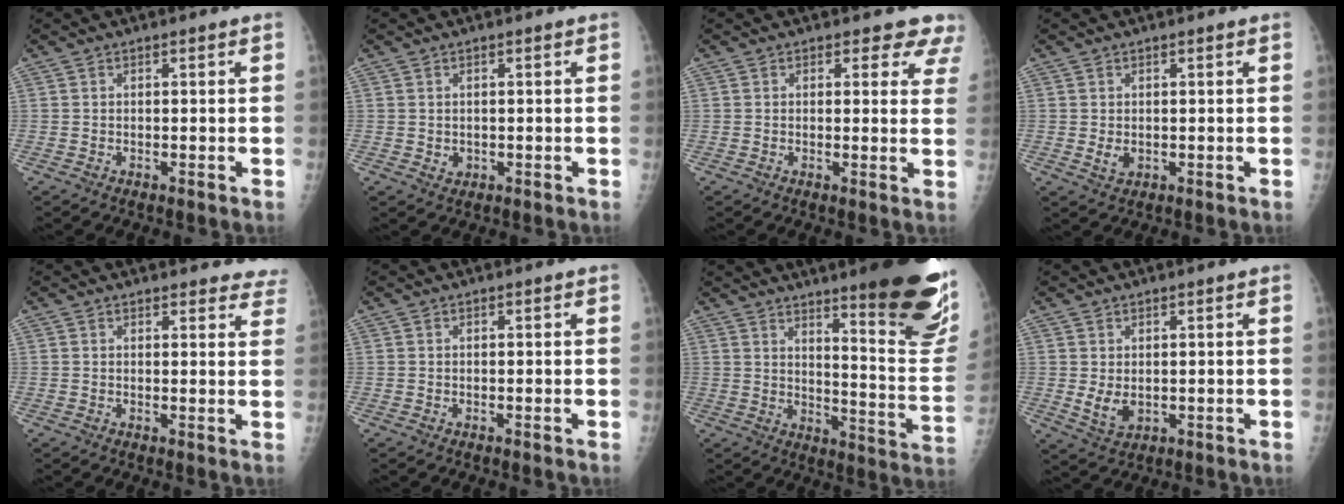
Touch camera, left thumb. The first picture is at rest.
{"total": 1.5, "force": [0.7, 1.0, 0.9], "torque": [-0.009, -0.006, 0.015]}
{"total": 6.0, "force": [5.2, 2.8, 0.8], "torque": [0.038, -0.025, 0.034]}
{"total": 2.3, "force": [0.7, 1.3, 1.8], "torque": [-0.029, -0.008, 0.016]}
{"total": 9.4, "force": [8.7, 3.0, 2.0], "torque": [0.028, -0.033, 0.075]}
{"total": 0.0}
{"total": 22.9, "force": [14.8, 3.7, 17.1], "torque": [-0.196, -0.099, 0.200]}
{"total": 4.1, "force": [1.0, 2.3, 3.3], "torque": [-0.056, -0.013, 0.027]}